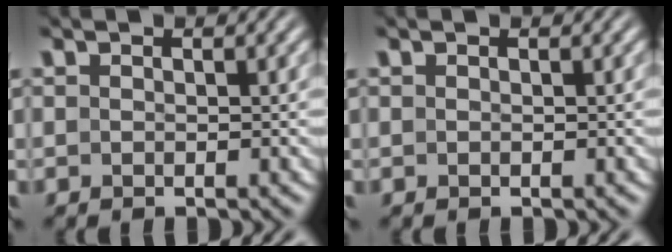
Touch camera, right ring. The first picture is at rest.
{"total": 0.0}